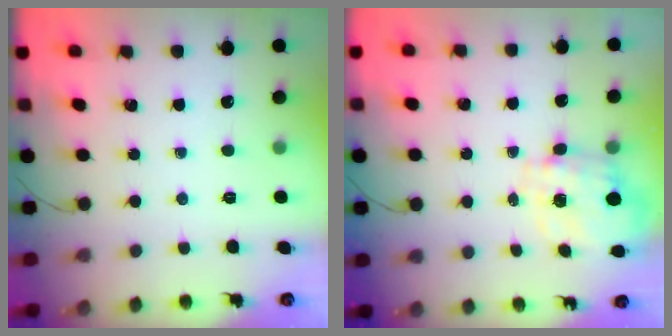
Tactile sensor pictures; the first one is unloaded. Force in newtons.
{"total": 2.9, "press": 2.7, "slide": 1.0}